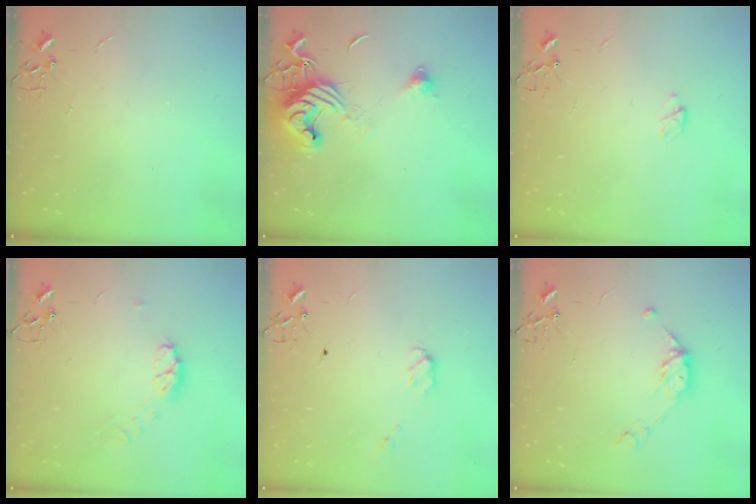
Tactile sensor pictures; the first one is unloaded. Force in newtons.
{"total": 13.2, "press": 13.1, "slide": 1.7}
{"total": 3.3, "press": 3.2, "slide": 0.4}
{"total": 7.3, "press": 7.3, "slide": 0.6}
{"total": 3.8, "press": 3.7, "slide": 0.6}
{"total": 8.7, "press": 8.7, "slide": 0.7}